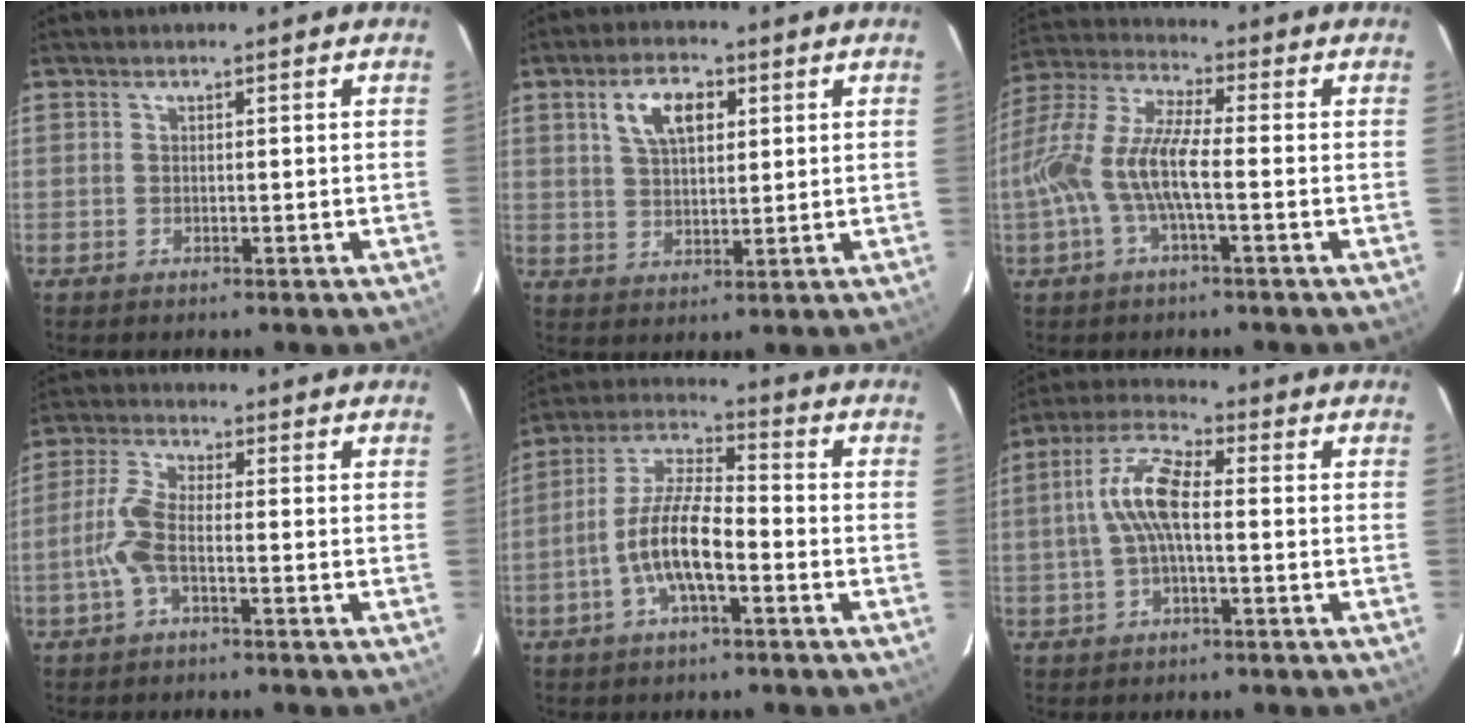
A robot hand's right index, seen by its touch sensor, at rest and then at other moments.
{"total": 7.5, "force": [3.0, 3.8, 5.7], "torque": [-0.106, 0.017, 0.056]}
{"total": 12.0, "force": [-2.7, 2.6, 11.4], "torque": [-0.242, 0.005, -0.054]}
{"total": 5.5, "force": [-1.9, 1.2, 5.0], "torque": [-0.119, 0.008, -0.041]}
{"total": 10.4, "force": [-3.9, 3.0, 9.2], "torque": [-0.193, 0.007, -0.074]}
{"total": 8.5, "force": [-0.3, 2.7, 8.1], "torque": [-0.173, 0.018, -0.009]}